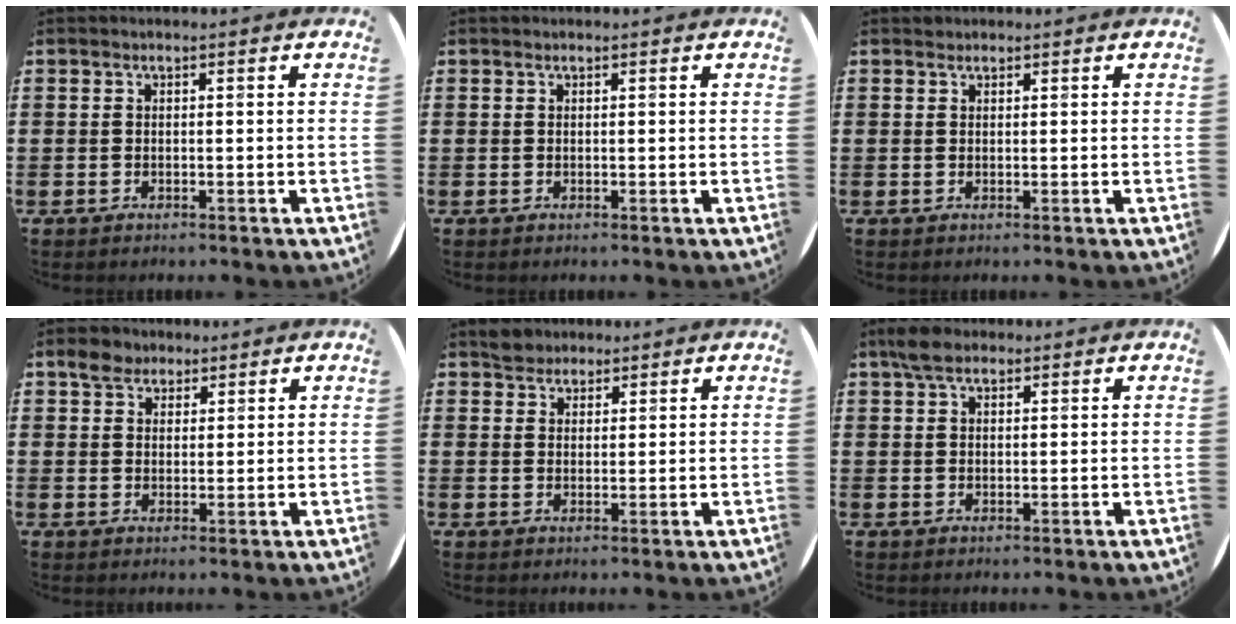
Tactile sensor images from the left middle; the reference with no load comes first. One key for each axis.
{"total": 0.0}
{"total": 0.6, "fx": 0.5, "fy": 0.2, "fz": -0.1, "tx": 0.004, "ty": 0.005, "tz": 0.009}
{"total": 3.2, "fx": 2.4, "fy": 2.0, "fz": 0.4, "tx": -0.007, "ty": 0.009, "tz": 0.045}
{"total": 2.7, "fx": 2.4, "fy": 1.2, "fz": -0.2, "tx": 0.005, "ty": 0.006, "tz": 0.047}
{"total": 3.2, "fx": 2.4, "fy": 1.4, "fz": 1.5, "tx": -0.026, "ty": 0.005, "tz": 0.043}